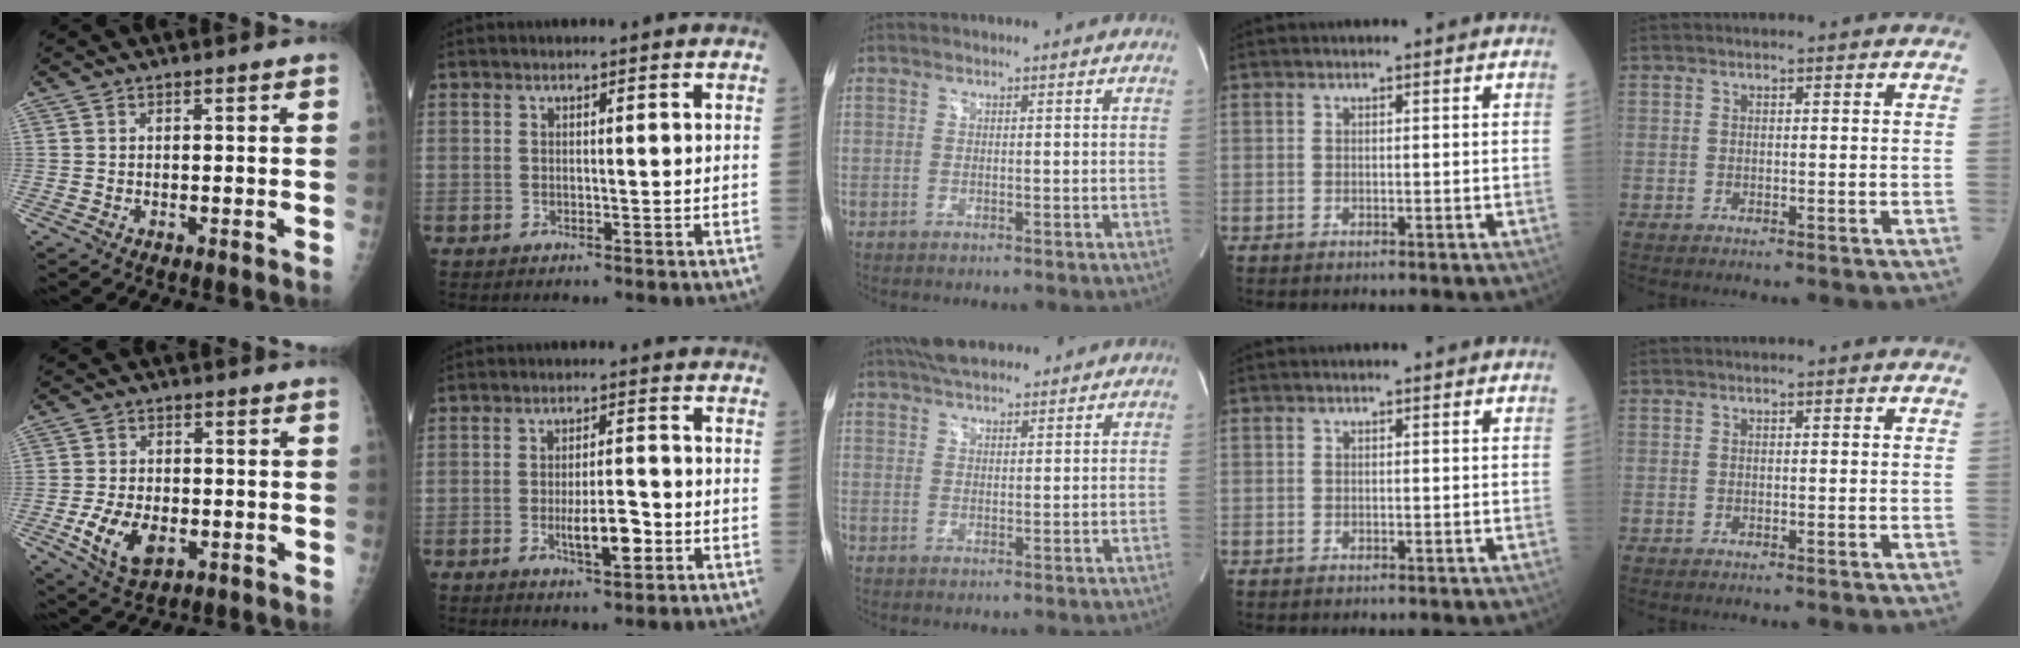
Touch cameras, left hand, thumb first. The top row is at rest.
{"thumb": {"total": 9.0, "force": [-2.7, 5.5, 6.6], "torque": [-0.116, -0.002, -0.041]}, "index": {"total": 5.6, "force": [-1.8, 1.4, 5.1], "torque": [-0.089, -0.002, -0.027]}, "middle": {"total": 8.9, "force": [7.5, 2.5, 4.0], "torque": [-0.066, 0.029, 0.124]}}